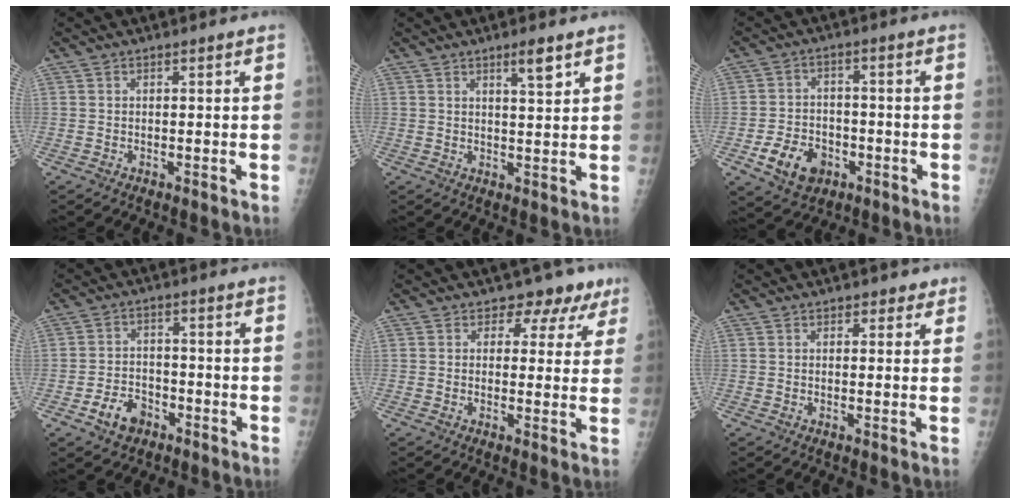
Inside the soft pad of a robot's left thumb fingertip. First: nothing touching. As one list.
[{"total": 3.8, "force": [2.4, 0.6, 2.9], "torque": [-0.045, -0.018, 0.040]}, {"total": 9.0, "force": [-3.8, 6.6, 4.8], "torque": [-0.062, 0.020, -0.059]}, {"total": 6.0, "force": [-3.3, 4.2, 2.7], "torque": [-0.033, 0.025, -0.055]}, {"total": 6.6, "force": [4.7, 4.5, 1.4], "torque": [0.022, -0.021, 0.040]}, {"total": 2.1, "force": [1.3, 1.4, 0.7], "torque": [0.012, -0.005, 0.012]}]